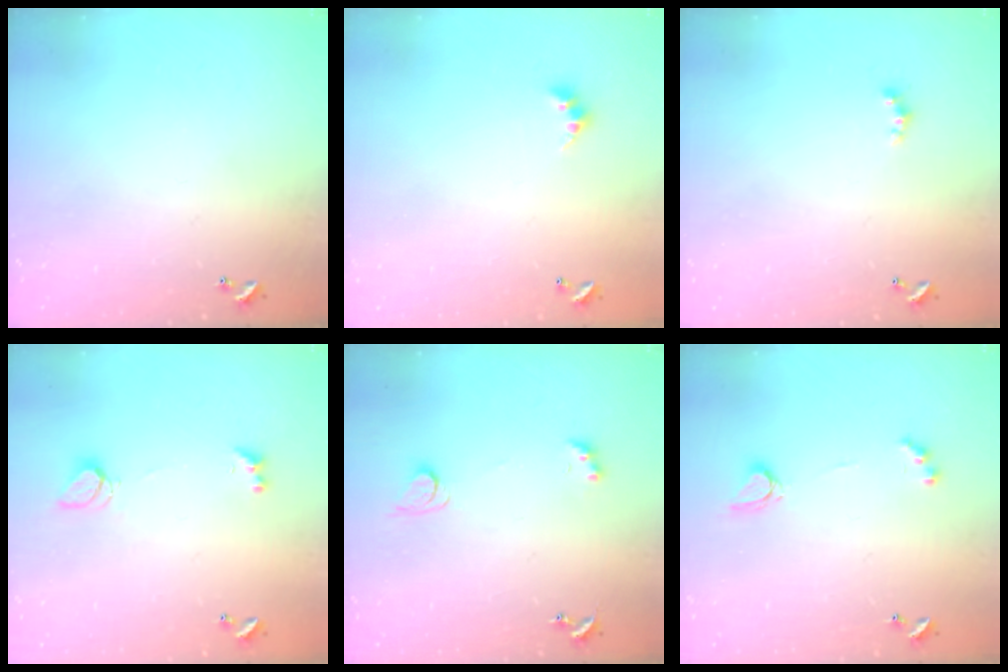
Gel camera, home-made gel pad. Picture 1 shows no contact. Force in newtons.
{"total": 3.0, "press": 2.9, "slide": 0.5}
{"total": 1.6, "press": 1.6, "slide": 0.4}
{"total": 2.0, "press": 1.9, "slide": 0.5}
{"total": 3.1, "press": 2.9, "slide": 1.1}
{"total": 4.0, "press": 4.0, "slide": 0.3}